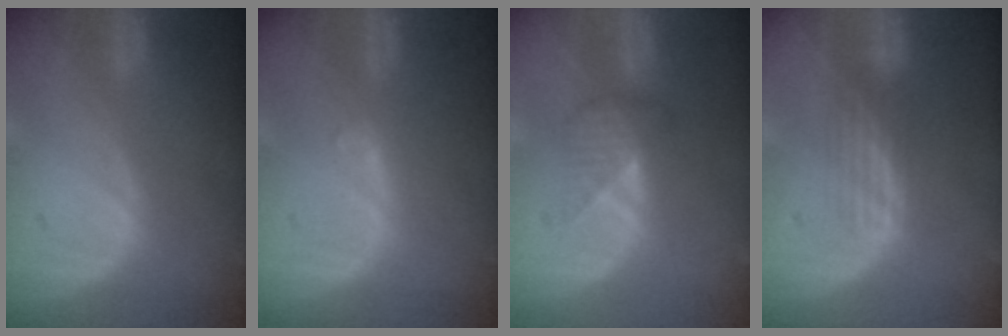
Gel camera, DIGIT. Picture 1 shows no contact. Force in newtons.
{"total": 1.1, "press": 0.8, "slide": 0.7}
{"total": 3.5, "press": 3.2, "slide": 1.4}
{"total": 2.7, "press": 2.6, "slide": 0.8}